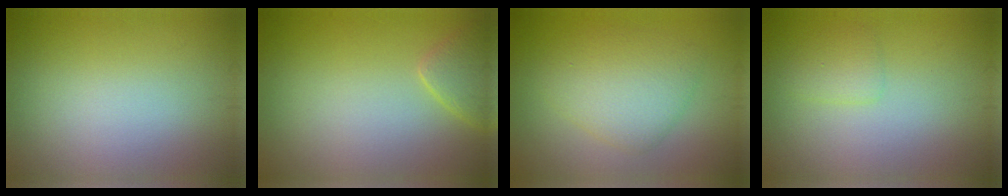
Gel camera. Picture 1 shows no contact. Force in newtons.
{"total": 2.2, "press": 2.2, "slide": 0.1}
{"total": 4.2, "press": 4.2, "slide": 0.2}
{"total": 1.4, "press": 1.4, "slide": 0.1}